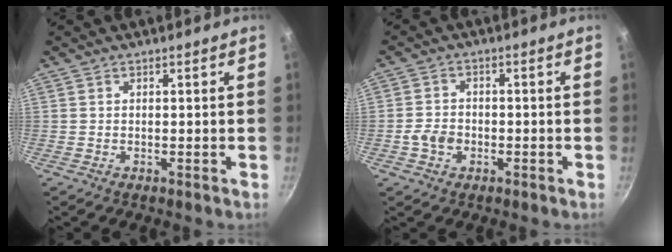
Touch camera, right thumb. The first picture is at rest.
{"total": 4.1, "force": [-1.5, 3.2, 2.2], "torque": [-0.039, 0.018, -0.028]}